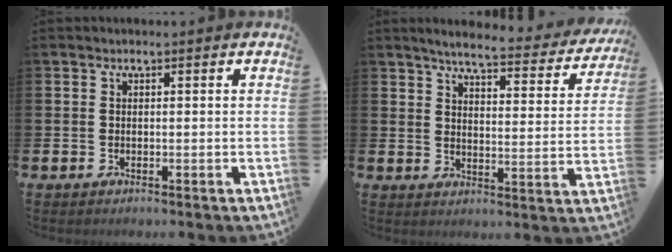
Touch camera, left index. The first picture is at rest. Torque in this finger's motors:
{"motor_torque": [0.97, -1.18, 0.39, 0.08]}